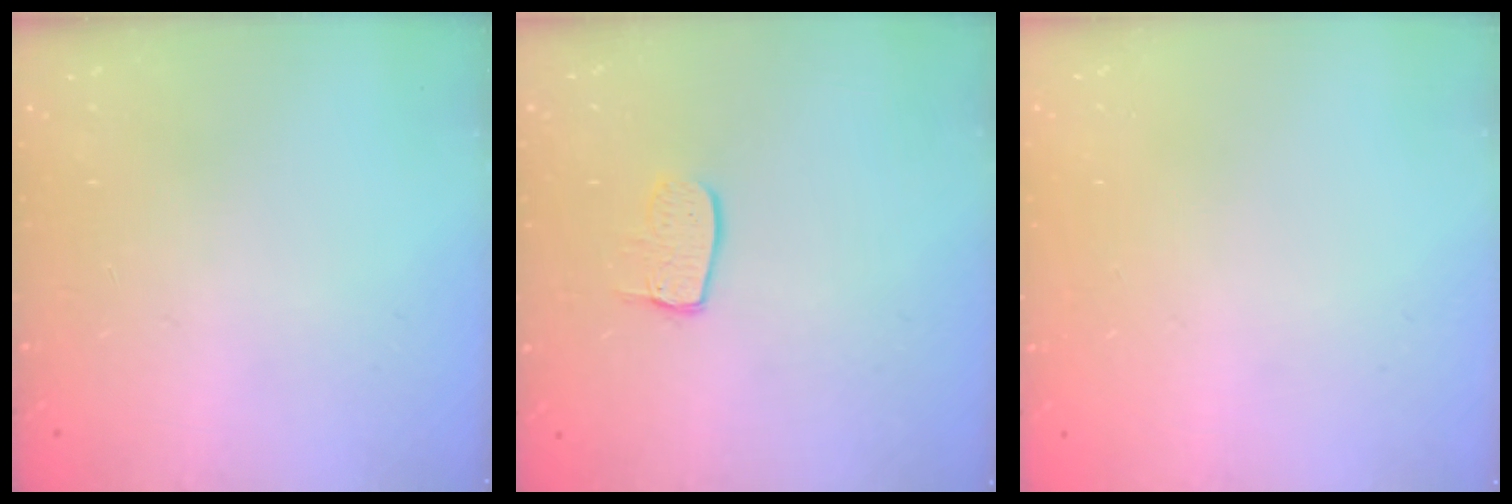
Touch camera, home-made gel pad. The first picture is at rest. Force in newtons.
{"total": 7.5, "press": 7.5, "slide": 0.6}
{"total": 0.0}